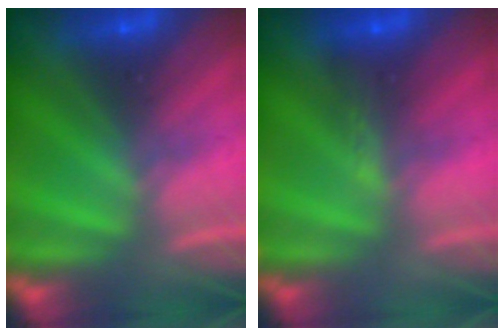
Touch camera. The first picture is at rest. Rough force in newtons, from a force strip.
{"total": 2.9}